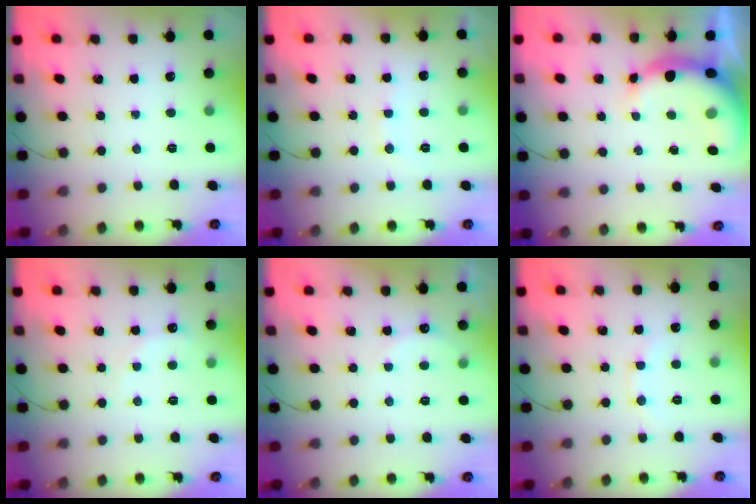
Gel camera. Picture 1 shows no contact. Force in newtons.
{"total": 6.8, "press": 6.7, "slide": 1.4}
{"total": 7.7, "press": 7.6, "slide": 1.7}
{"total": 5.4, "press": 5.2, "slide": 1.5}
{"total": 5.1, "press": 4.9, "slide": 1.1}
{"total": 4.9, "press": 4.8, "slide": 1.0}